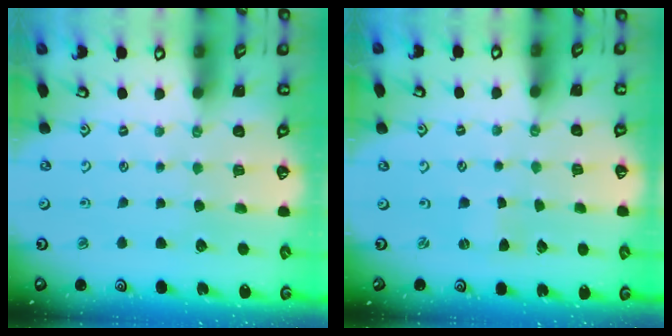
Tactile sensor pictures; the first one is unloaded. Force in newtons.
{"total": 0.0}